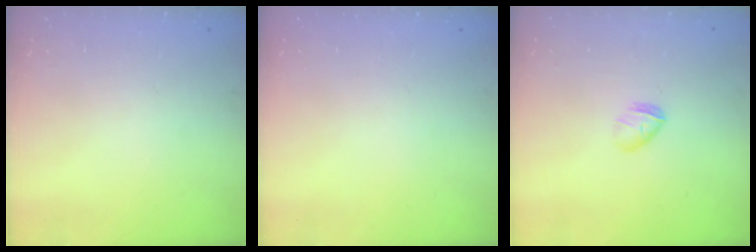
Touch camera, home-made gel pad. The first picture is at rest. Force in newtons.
{"total": 0.0}
{"total": 4.0, "press": 3.9, "slide": 1.0}